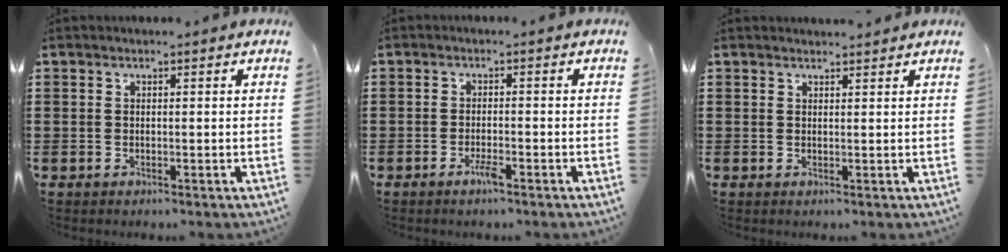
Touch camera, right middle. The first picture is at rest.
{"total": 2.1, "force": [-1.4, 0.3, 1.6], "torque": [-0.034, -0.004, -0.027]}
{"total": 1.1, "force": [1.1, 0.1, 0.1], "torque": [0.005, -0.004, 0.019]}